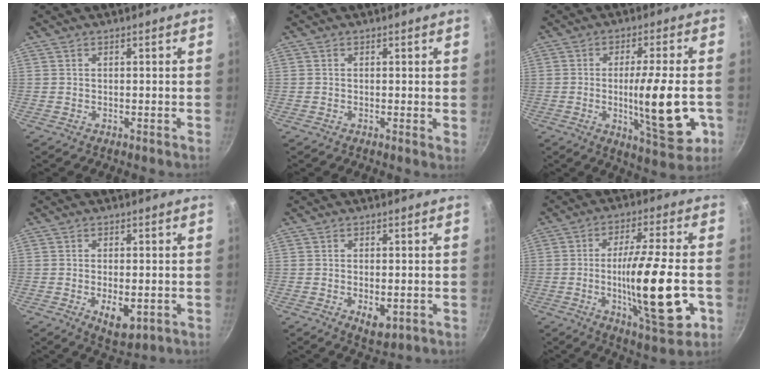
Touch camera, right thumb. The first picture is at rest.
{"total": 0.9, "force": [0.1, 0.2, 0.8], "torque": [-0.012, -0.003, -0.002]}
{"total": 15.1, "force": [-2.7, 3.4, 14.5], "torque": [-0.209, -0.005, -0.036]}
{"total": 6.6, "force": [-1.6, 3.2, 5.5], "torque": [-0.079, -0.008, -0.013]}
{"total": 4.9, "force": [-1.2, 2.5, 4.1], "torque": [-0.057, -0.009, -0.010]}
{"total": 19.5, "force": [-4.0, 4.5, 18.6], "torque": [-0.299, 0.003, -0.063]}